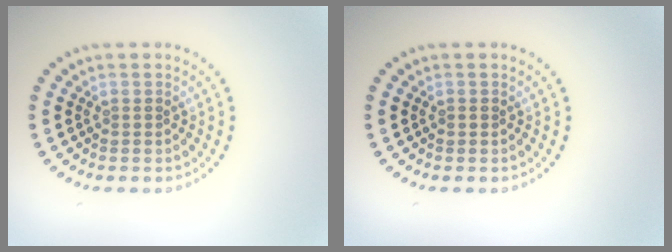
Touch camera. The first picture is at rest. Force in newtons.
{"total": 0.5, "press": 0.5, "slide": 0.1}